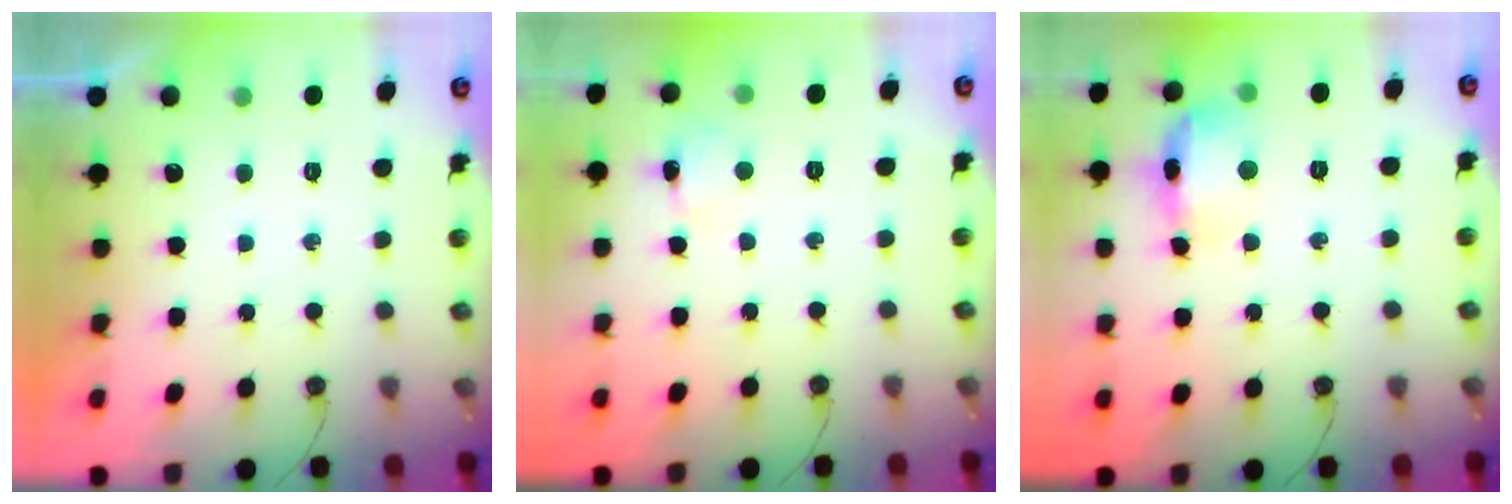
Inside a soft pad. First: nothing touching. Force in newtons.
{"total": 2.9, "press": 2.9, "slide": 0.5}
{"total": 13.9, "press": 13.9, "slide": 1.1}